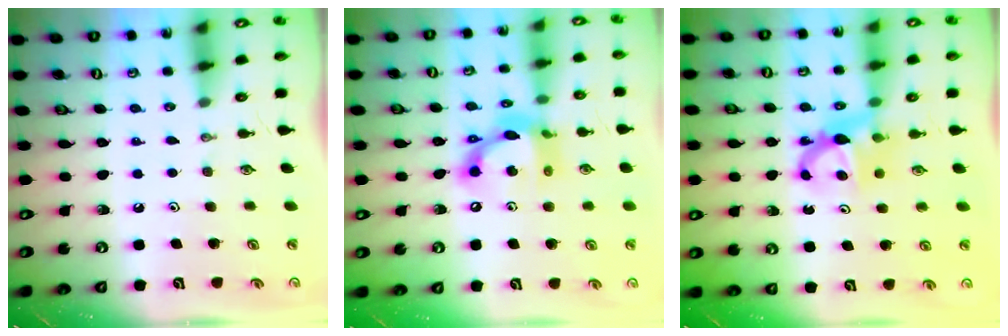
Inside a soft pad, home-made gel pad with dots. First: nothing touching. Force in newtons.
{"total": 13.9, "press": 13.9, "slide": 0.7}
{"total": 7.3, "press": 7.3, "slide": 0.2}